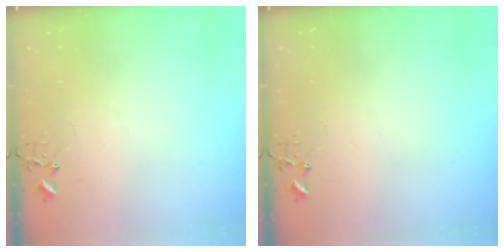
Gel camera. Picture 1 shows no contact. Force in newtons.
{"total": 0.0}